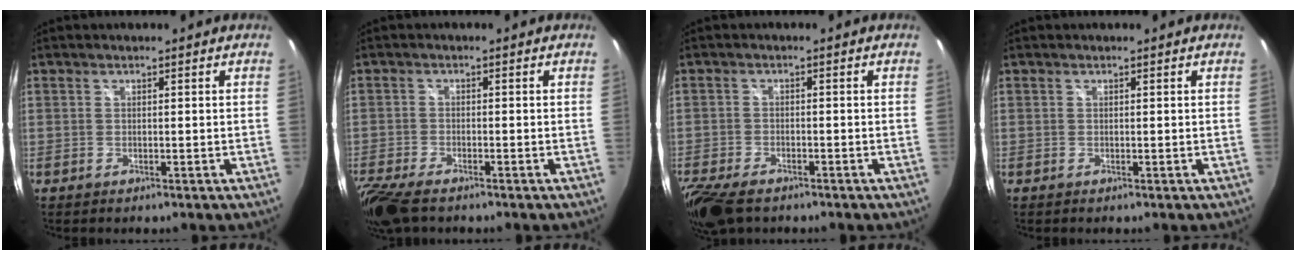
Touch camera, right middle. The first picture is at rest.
{"total": 9.2, "force": [-7.0, 3.0, 5.1], "torque": [-0.137, -0.042, -0.135]}
{"total": 9.7, "force": [-7.2, 4.3, 5.0], "torque": [-0.137, -0.037, -0.135]}
{"total": 0.0}